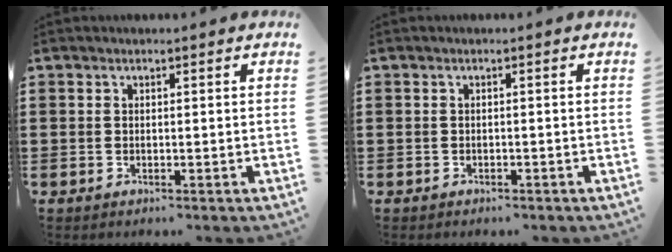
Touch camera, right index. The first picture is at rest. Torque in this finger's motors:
{"motor_torque": [-1.01, 1.04, -0.74, -0.21]}